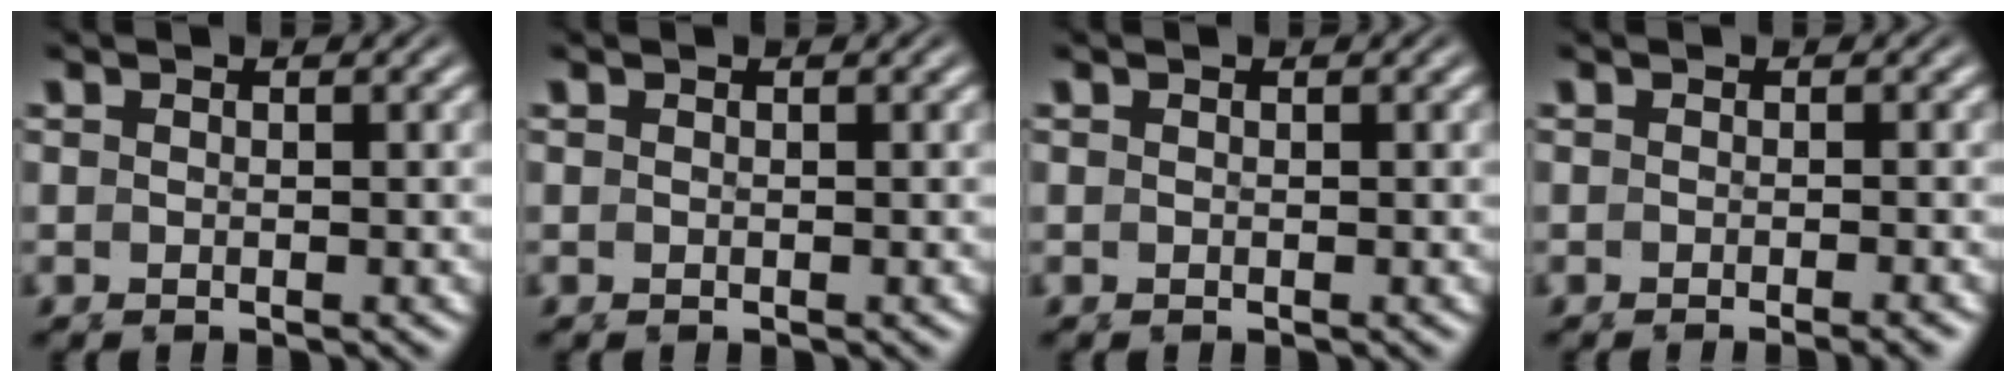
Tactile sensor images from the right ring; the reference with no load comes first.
{"total": 0.0}
{"total": 0.0}
{"total": 1.7, "force": [-1.3, -0.1, 1.1], "torque": [-0.011, 0.007, -0.024]}